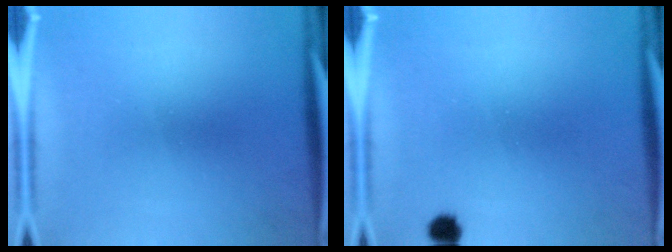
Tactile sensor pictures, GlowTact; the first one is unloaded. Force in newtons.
{"total": 2.3}